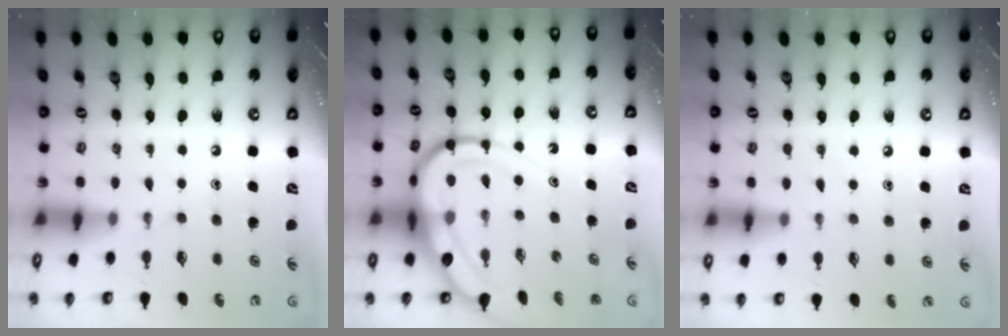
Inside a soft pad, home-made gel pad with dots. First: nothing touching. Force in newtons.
{"total": 15.7, "press": 15.6, "slide": 1.5}
{"total": 4.0, "press": 4.0, "slide": 0.5}